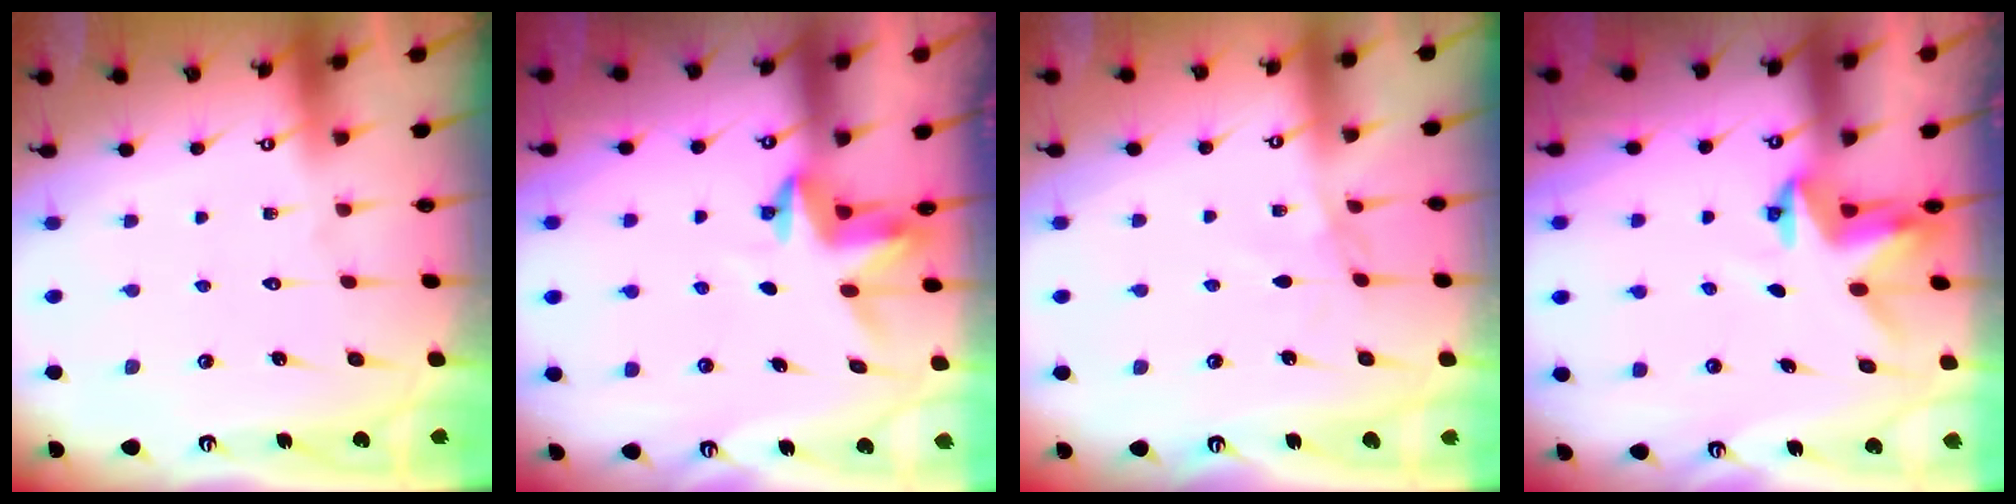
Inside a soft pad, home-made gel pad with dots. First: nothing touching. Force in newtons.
{"total": 3.4, "press": 3.4, "slide": 0.2}
{"total": 2.3, "press": 2.3, "slide": 0.4}
{"total": 3.5, "press": 3.5, "slide": 0.3}